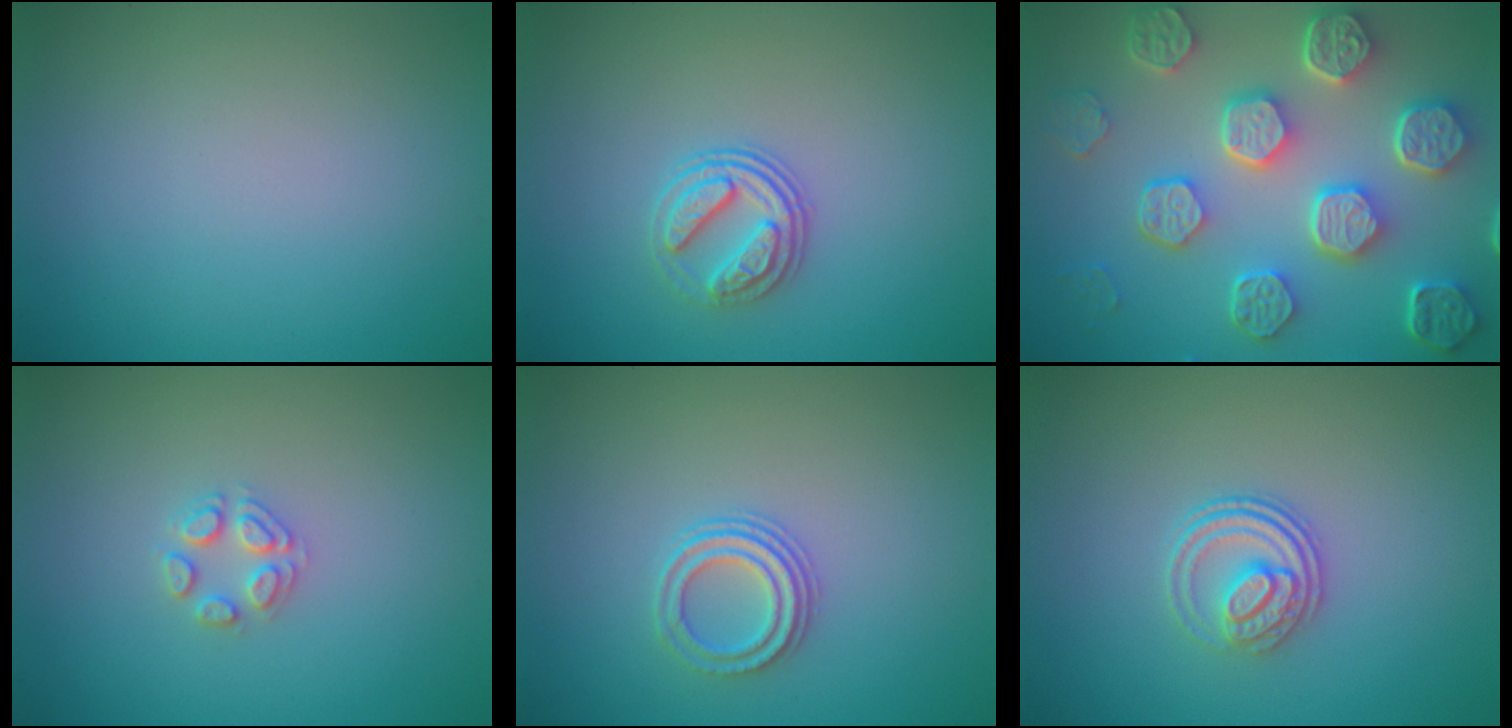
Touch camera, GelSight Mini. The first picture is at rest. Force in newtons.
{"total": 2.9, "press": 2.6, "slide": 1.3}
{"total": 8.6, "press": 6.5, "slide": 5.7}
{"total": 2.0, "press": 2.0, "slide": 0.1}
{"total": 2.5, "press": 2.2, "slide": 1.2}
{"total": 3.1, "press": 2.7, "slide": 1.6}